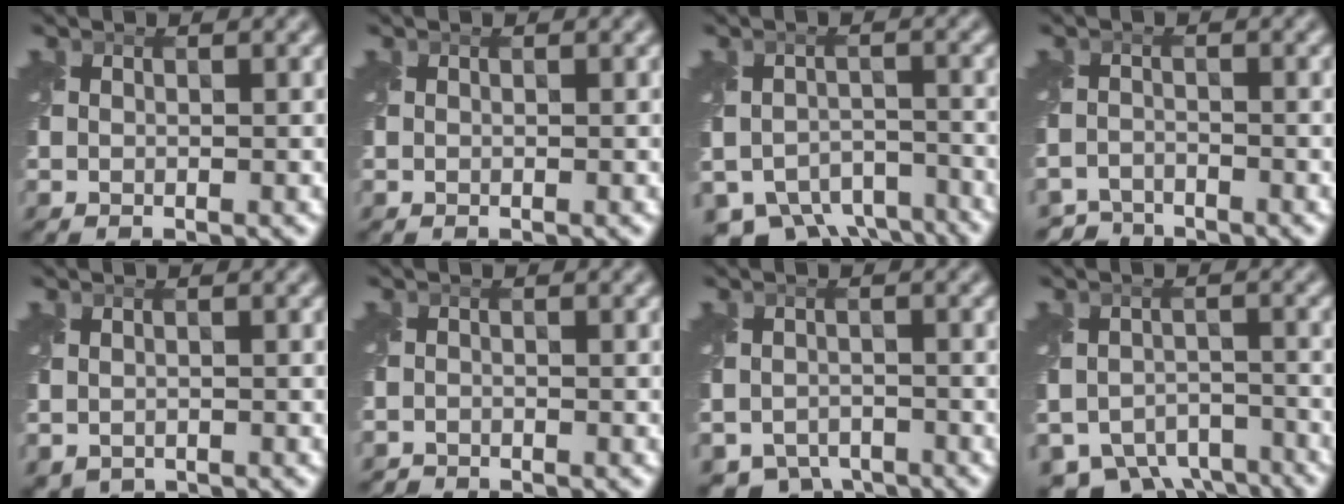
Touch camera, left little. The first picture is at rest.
{"total": 0.0}
{"total": 9.0, "force": [-7.4, 4.3, 2.5], "torque": [-0.032, -0.018, -0.100]}
{"total": 3.4, "force": [-3.3, 0.7, 0.0], "torque": [0.000, -0.011, -0.062]}
{"total": 1.1, "force": [-0.5, 0.8, 0.6], "torque": [-0.018, -0.009, -0.006]}
{"total": 1.1, "force": [-1.1, 0.1, -0.2], "torque": [0.007, -0.006, -0.024]}
{"total": 4.0, "force": [-3.2, 2.3, 1.0], "torque": [-0.012, -0.019, -0.054]}
{"total": 8.0, "force": [-6.6, 3.9, 2.3], "torque": [-0.030, -0.019, -0.093]}